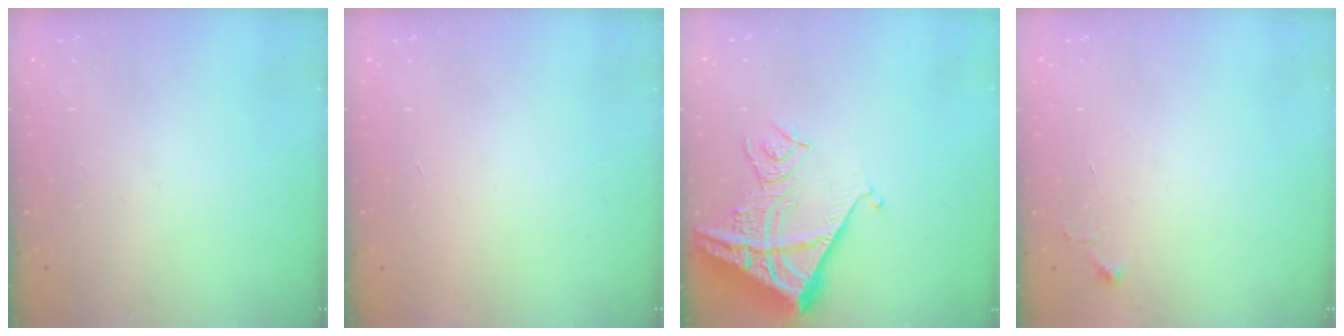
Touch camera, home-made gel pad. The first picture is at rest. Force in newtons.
{"total": 1.6, "press": 1.6, "slide": 0.1}
{"total": 12.2, "press": 12.1, "slide": 1.5}
{"total": 3.2, "press": 3.2, "slide": 0.6}